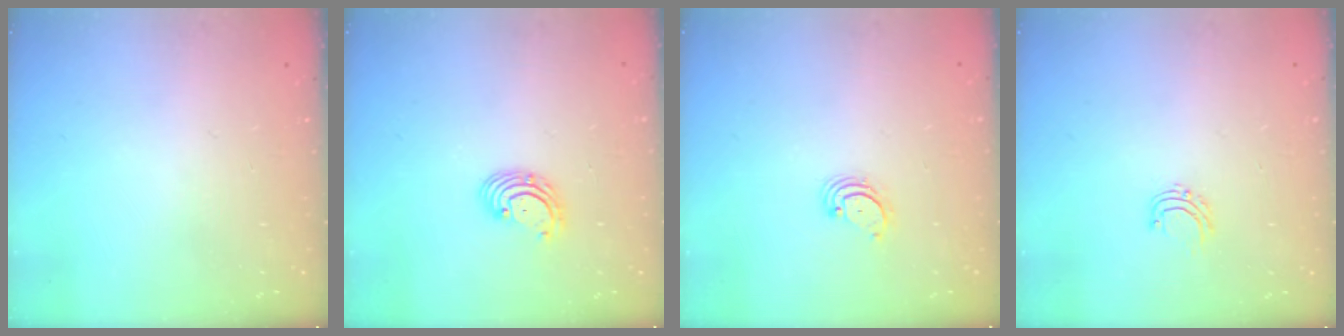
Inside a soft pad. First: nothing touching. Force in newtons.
{"total": 2.7, "press": 2.7, "slide": 0.3}
{"total": 2.7, "press": 2.7, "slide": 0.3}
{"total": 4.8, "press": 4.8, "slide": 0.3}